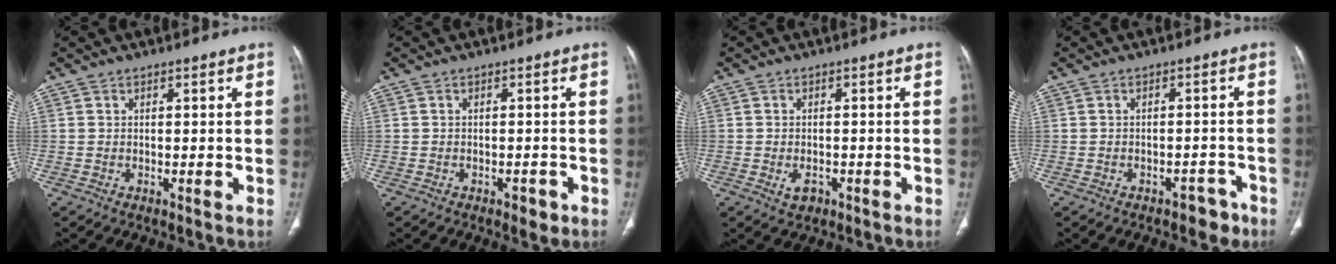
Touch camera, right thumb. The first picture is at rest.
{"total": 2.0, "force": [-1.2, 1.1, 1.2], "torque": [-0.009, 0.004, -0.012]}
{"total": 2.1, "force": [-0.8, 1.4, 1.4], "torque": [-0.022, 0.001, -0.008]}
{"total": 3.7, "force": [-2.8, 2.1, 1.2], "torque": [-0.003, 0.025, -0.031]}